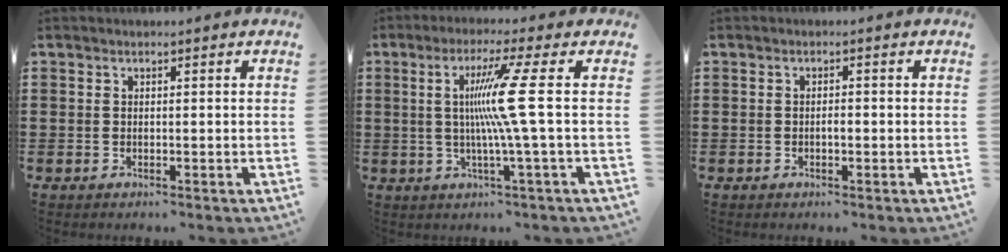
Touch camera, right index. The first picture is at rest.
{"total": 9.4, "force": [0.7, -1.6, 9.3], "torque": [-0.197, -0.014, -0.009]}
{"total": 1.2, "force": [-0.4, 0.4, 1.0], "torque": [-0.021, -0.002, -0.007]}